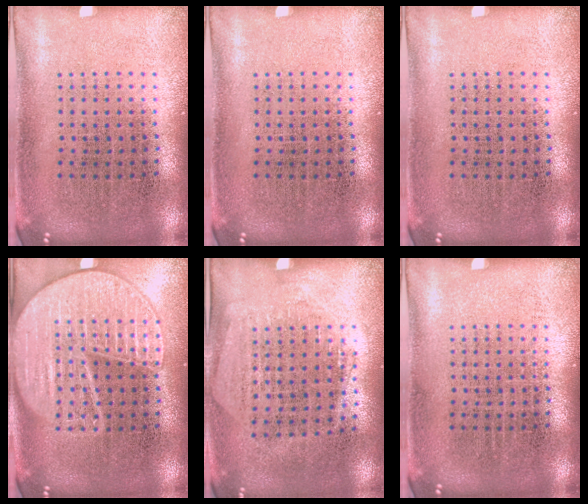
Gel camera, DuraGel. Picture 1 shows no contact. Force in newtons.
{"total": 0.0}
{"total": 0.0}
{"total": 3.5, "press": 3.5, "slide": 0.3}
{"total": 1.3, "press": 1.1, "slide": 0.6}
{"total": 0.0}